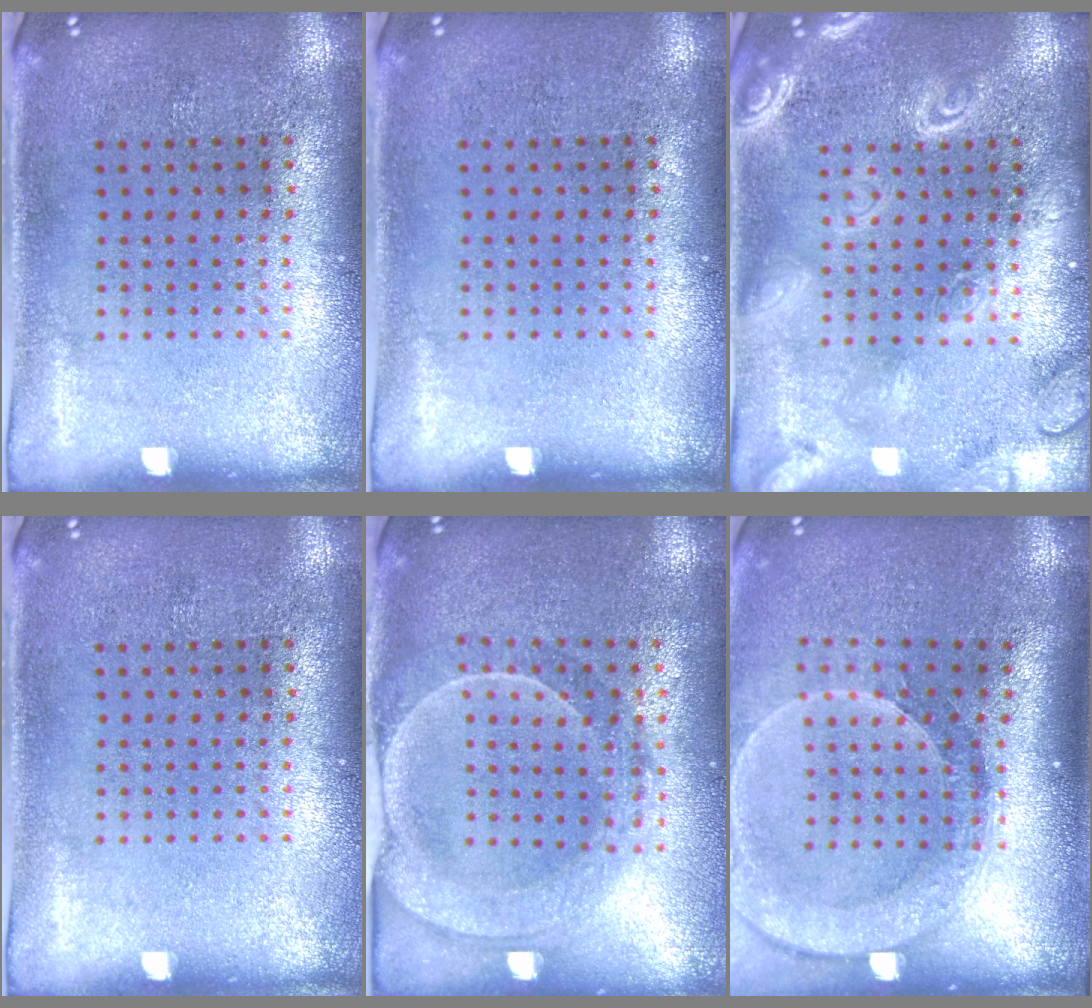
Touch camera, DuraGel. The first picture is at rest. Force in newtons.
{"total": 0.0}
{"total": 3.0, "press": 3.0, "slide": 0.3}
{"total": 0.0}
{"total": 2.0, "press": 1.9, "slide": 0.7}
{"total": 2.6, "press": 2.0, "slide": 1.7}